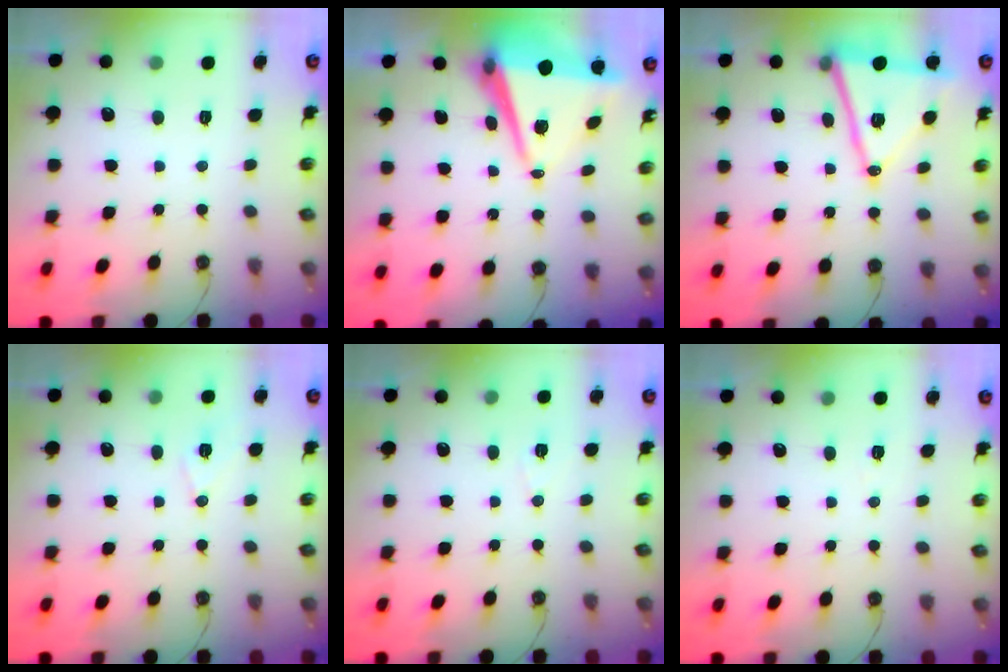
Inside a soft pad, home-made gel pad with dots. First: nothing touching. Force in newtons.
{"total": 10.1, "press": 9.2, "slide": 4.1}
{"total": 15.6, "press": 15.2, "slide": 3.8}
{"total": 8.0, "press": 6.9, "slide": 4.1}
{"total": 6.4, "press": 4.6, "slide": 4.5}
{"total": 4.8, "press": 2.0, "slide": 4.3}